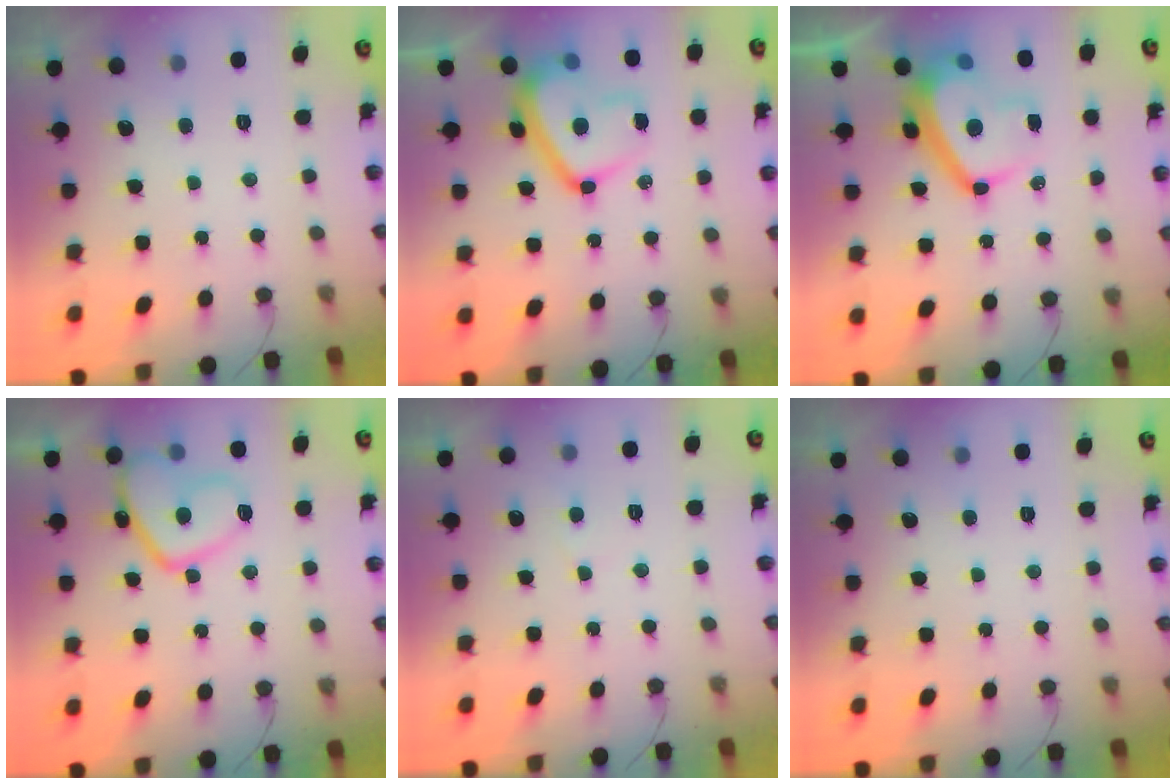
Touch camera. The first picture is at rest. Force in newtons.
{"total": 15.0, "press": 14.9, "slide": 1.6}
{"total": 12.9, "press": 12.7, "slide": 2.3}
{"total": 12.0, "press": 11.8, "slide": 1.6}
{"total": 2.5, "press": 2.4, "slide": 0.4}
{"total": 0.0}